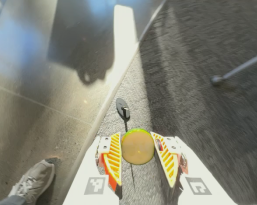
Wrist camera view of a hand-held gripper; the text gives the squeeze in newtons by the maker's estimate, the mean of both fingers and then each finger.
{"total": 9.3, "left": 9.6, "right": 8.9}